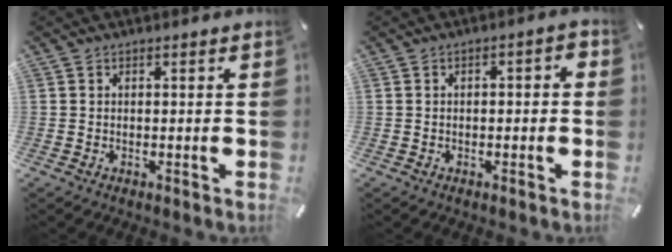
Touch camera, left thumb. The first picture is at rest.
{"total": 2.5, "force": [-1.0, 1.1, 2.1], "torque": [-0.033, 0.012, -0.019]}